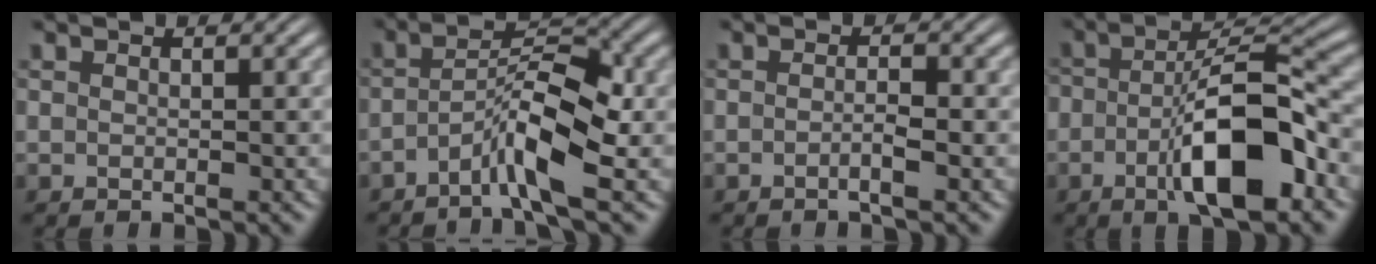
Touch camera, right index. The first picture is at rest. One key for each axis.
{"total": 5.5, "fx": -1.9, "fy": 1.8, "fz": 4.8, "tx": -0.076, "ty": -0.004, "tz": -0.034}
{"total": 1.4, "fx": -0.8, "fy": 0.1, "fz": 1.2, "tx": -0.015, "ty": 0.000, "tz": -0.021}
{"total": 7.9, "fx": -2.3, "fy": 2.6, "fz": 7.1, "tx": -0.109, "ty": -0.002, "tz": -0.040}